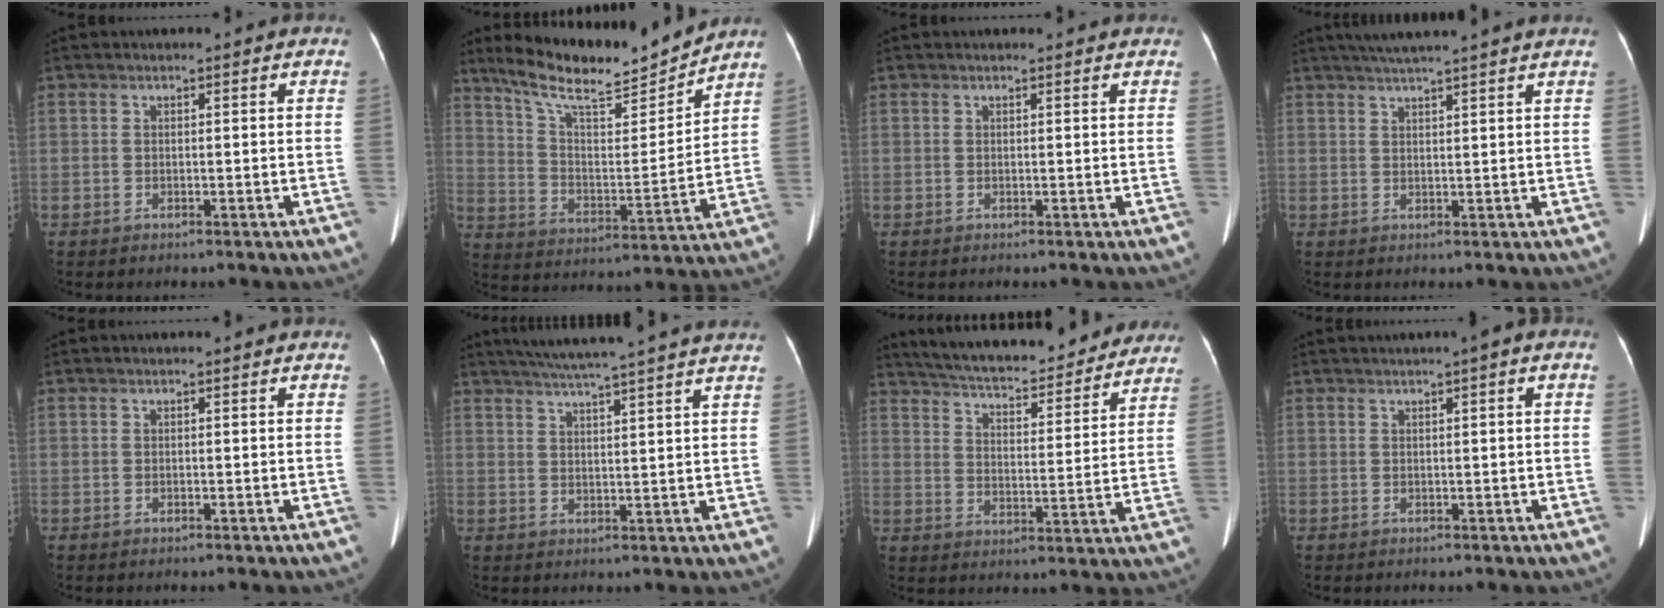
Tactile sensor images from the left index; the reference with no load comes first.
{"total": 15.9, "force": [14.2, 1.4, 6.9], "torque": [-0.123, -0.009, 0.239]}
{"total": 1.7, "force": [1.6, 0.1, 0.4], "torque": [-0.011, 0.009, 0.016]}
{"total": 8.6, "force": [7.3, -1.0, 4.4], "torque": [-0.069, 0.029, 0.096]}
{"total": 0.0}
{"total": 15.3, "force": [13.2, -1.1, 7.5], "torque": [-0.129, 0.011, 0.173]}
{"total": 24.0, "force": [21.5, 5.2, 9.4], "torque": [-0.153, -0.008, 0.286]}
{"total": 1.7, "force": [0.7, 0.1, 1.6], "torque": [-0.028, 0.012, 0.009]}